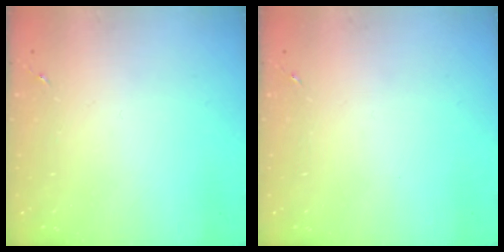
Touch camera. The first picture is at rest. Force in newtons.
{"total": 0.0}